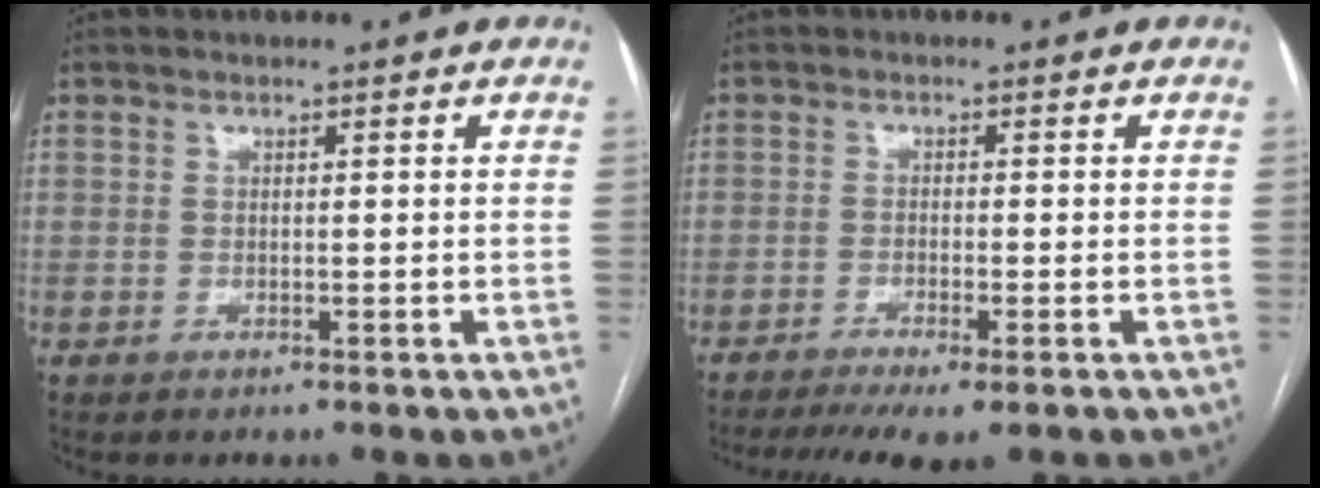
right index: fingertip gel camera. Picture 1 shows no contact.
{"total": 7.9, "force": [-5.9, 0.7, 5.2], "torque": [-0.079, -0.014, -0.092]}